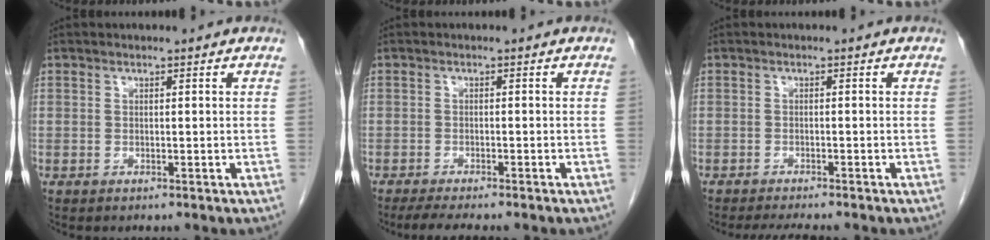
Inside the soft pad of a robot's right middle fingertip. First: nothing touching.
{"total": 5.0, "force": [-4.1, 0.2, 2.8], "torque": [-0.045, -0.013, -0.062]}
{"total": 4.6, "force": [-4.1, 0.4, 2.1], "torque": [-0.030, -0.013, -0.060]}